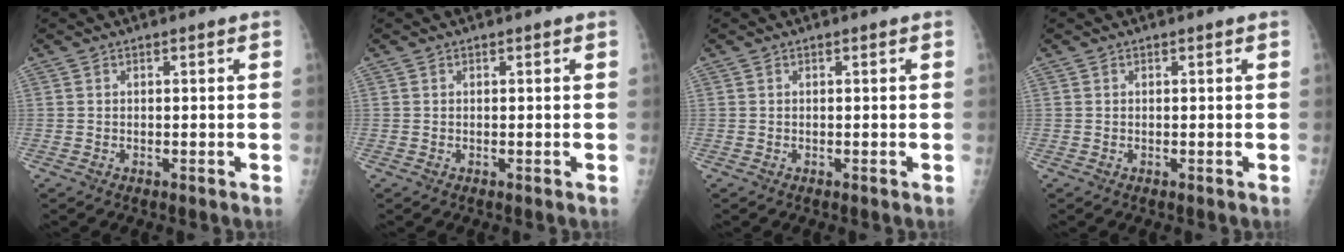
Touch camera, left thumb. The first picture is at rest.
{"total": 0.0}
{"total": 0.0}
{"total": 0.0}